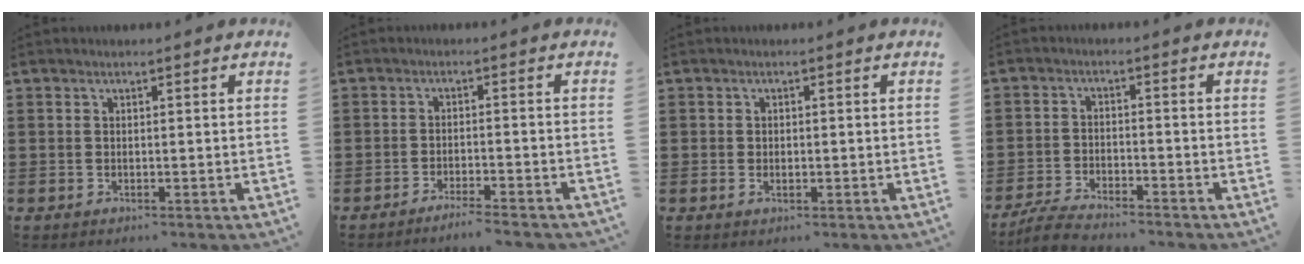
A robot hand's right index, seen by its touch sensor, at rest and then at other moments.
{"total": 2.7, "force": [-2.6, -0.3, 0.6], "torque": [-0.012, -0.001, -0.052]}
{"total": 1.0, "force": [-0.1, 0.7, 0.7], "torque": [-0.015, 0.004, -0.003]}
{"total": 4.3, "force": [-4.2, 0.3, 1.0], "torque": [-0.033, -0.003, -0.089]}